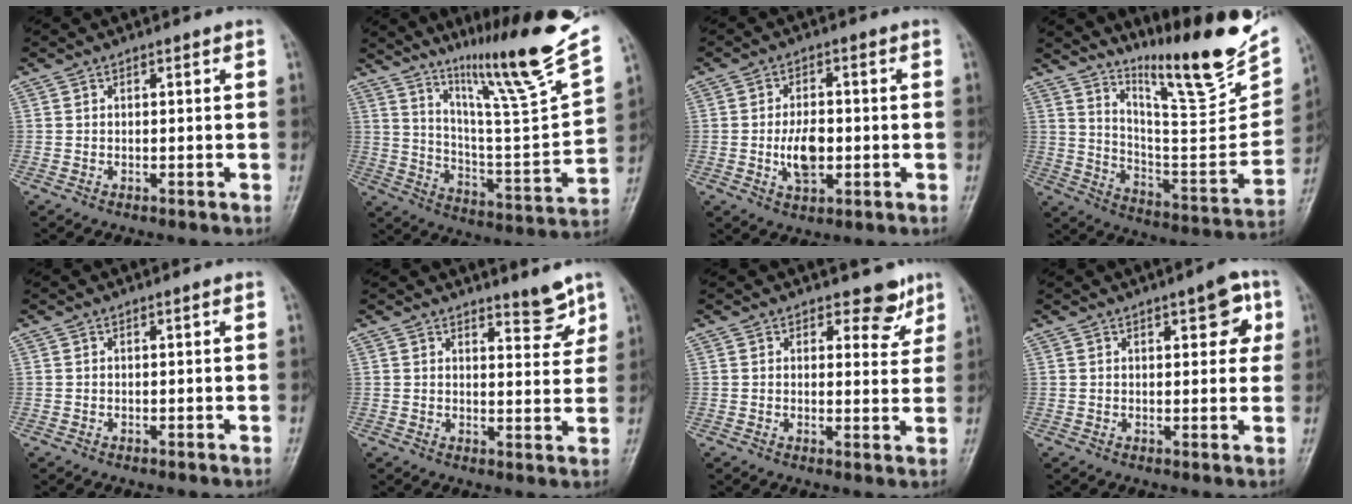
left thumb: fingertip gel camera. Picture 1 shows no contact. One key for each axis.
{"total": 24.0, "fx": 16.3, "fy": 1.6, "fz": 17.5, "tx": -0.242, "ty": -0.078, "tz": 0.271}
{"total": 7.0, "fx": -1.0, "fy": 4.0, "fz": 5.7, "tx": -0.091, "ty": 0.001, "tz": -0.017}
{"total": 22.9, "fx": 17.0, "fy": 3.7, "fz": 15.0, "tx": -0.196, "ty": -0.110, "tz": 0.274}
{"total": 0.0}
{"total": 4.3, "fx": 3.6, "fy": 1.2, "fz": 2.0, "tx": -0.012, "ty": -0.033, "tz": 0.051}
{"total": 4.8, "fx": 3.5, "fy": 2.7, "fz": 1.7, "tx": 0.011, "ty": -0.023, "tz": 0.043}
{"total": 6.6, "fx": 2.8, "fy": 2.9, "fz": 5.3, "tx": -0.038, "ty": -0.004, "tz": 0.027}